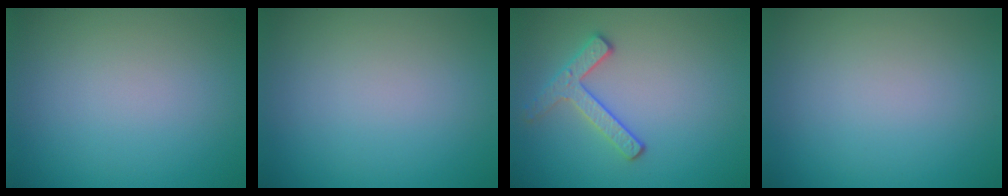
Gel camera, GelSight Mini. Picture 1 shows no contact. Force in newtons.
{"total": 0.0}
{"total": 2.5, "press": 2.3, "slide": 0.9}
{"total": 0.0}